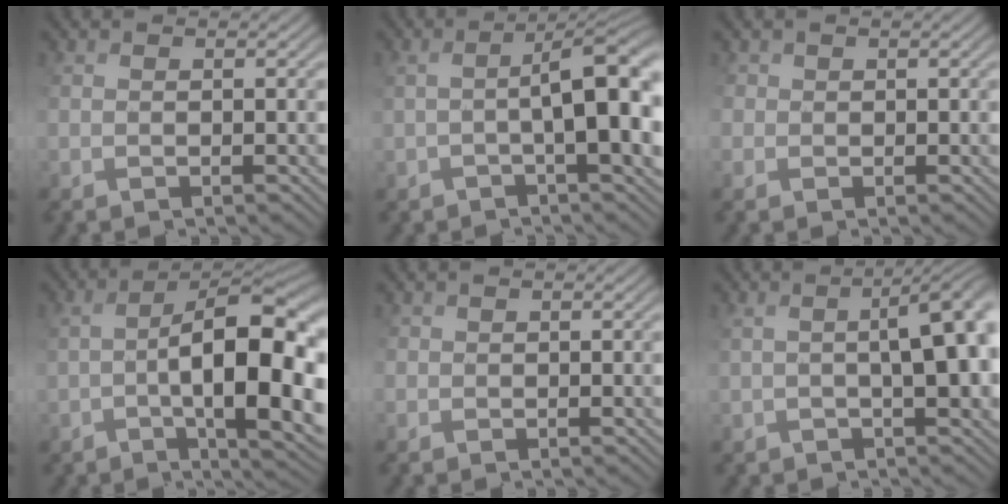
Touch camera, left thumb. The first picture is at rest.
{"total": 8.0, "force": [-0.9, 2.0, 7.7], "torque": [-0.105, 0.009, -0.006]}
{"total": 1.5, "force": [-0.1, 1.3, -0.7], "torque": [0.000, -0.001, -0.002]}
{"total": 12.7, "force": [-2.3, 4.6, 11.6], "torque": [-0.176, 0.002, -0.019]}
{"total": 0.9, "force": [-0.2, 0.5, -0.8], "torque": [0.001, 0.000, -0.003]}
{"total": 5.7, "force": [0.5, 1.7, 5.4], "torque": [-0.060, 0.014, 0.014]}